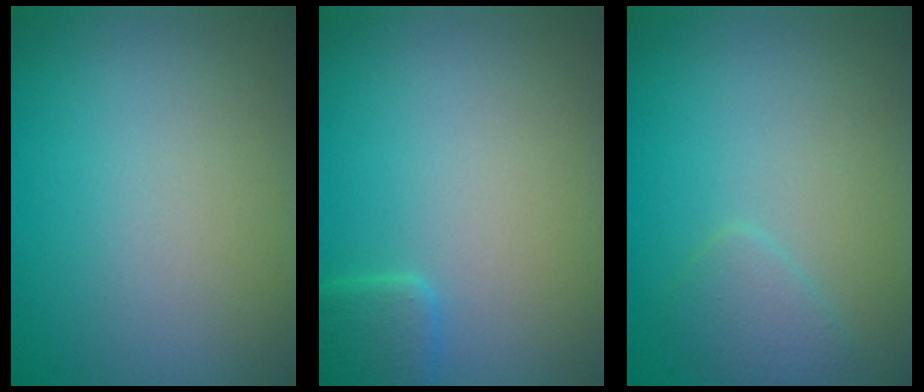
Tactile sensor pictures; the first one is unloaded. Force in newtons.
{"total": 2.1, "press": 2.1, "slide": 0.1}
{"total": 1.5, "press": 1.5, "slide": 0.1}